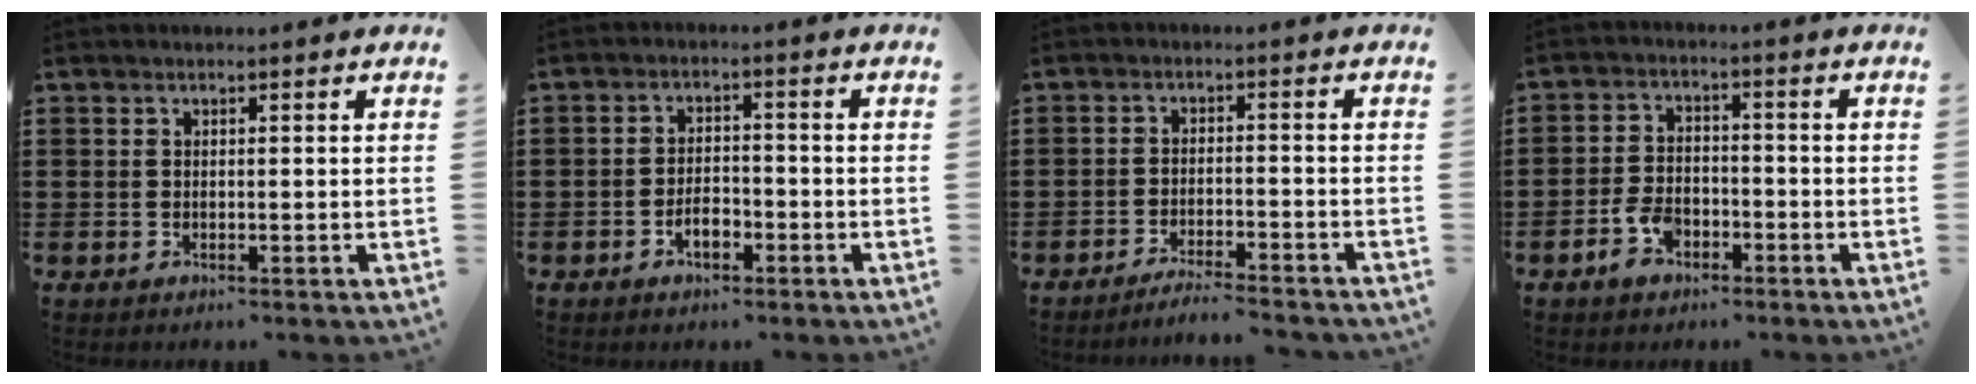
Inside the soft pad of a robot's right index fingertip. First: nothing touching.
{"total": 3.5, "force": [-1.9, 1.7, 2.5], "torque": [-0.036, 0.002, -0.038]}
{"total": 3.2, "force": [-3.1, -0.2, 0.8], "torque": [-0.016, 0.002, -0.063]}
{"total": 4.3, "force": [-2.6, 2.4, 2.4], "torque": [-0.057, 0.002, -0.051]}